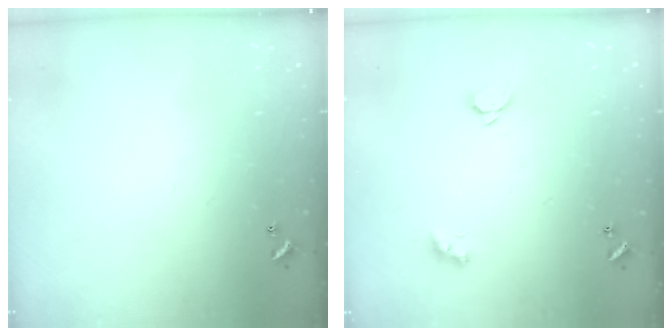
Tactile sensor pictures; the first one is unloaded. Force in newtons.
{"total": 1.8, "press": 1.7, "slide": 0.5}